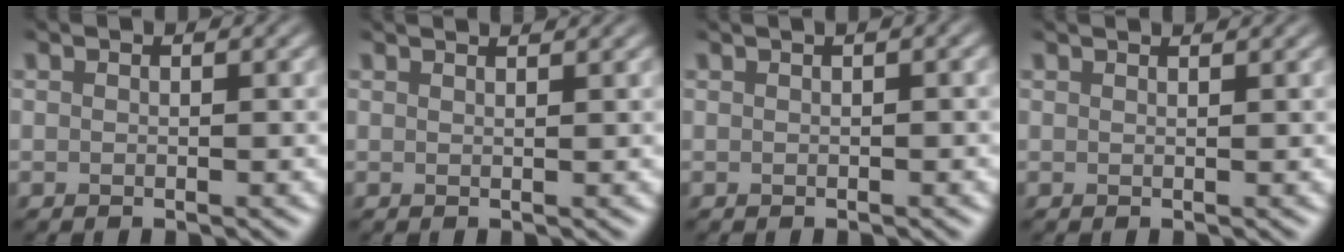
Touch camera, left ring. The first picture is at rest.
{"total": 2.7, "force": [2.2, 0.9, 1.3], "torque": [-0.001, 0.009, 0.000]}
{"total": 1.9, "force": [0.6, 0.6, 1.7], "torque": [-0.018, 0.008, 0.007]}
{"total": 2.1, "force": [1.7, 0.6, 0.9], "torque": [-0.002, 0.004, 0.003]}